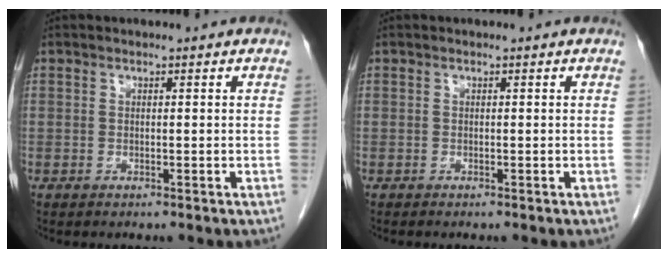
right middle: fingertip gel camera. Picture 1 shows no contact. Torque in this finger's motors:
{"motor_torque": [-0.34, -0.26, -0.05, -0.03]}